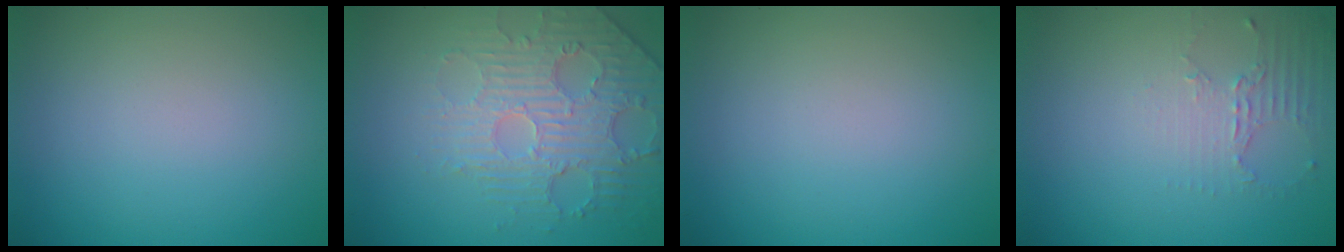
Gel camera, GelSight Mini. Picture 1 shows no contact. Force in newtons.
{"total": 4.8, "press": 3.8, "slide": 2.9}
{"total": 0.0}
{"total": 2.2, "press": 1.6, "slide": 1.5}